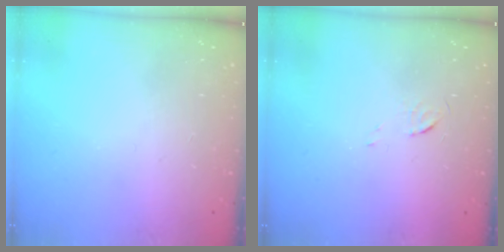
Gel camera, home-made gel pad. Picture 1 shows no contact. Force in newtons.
{"total": 3.4, "press": 3.4, "slide": 0.3}